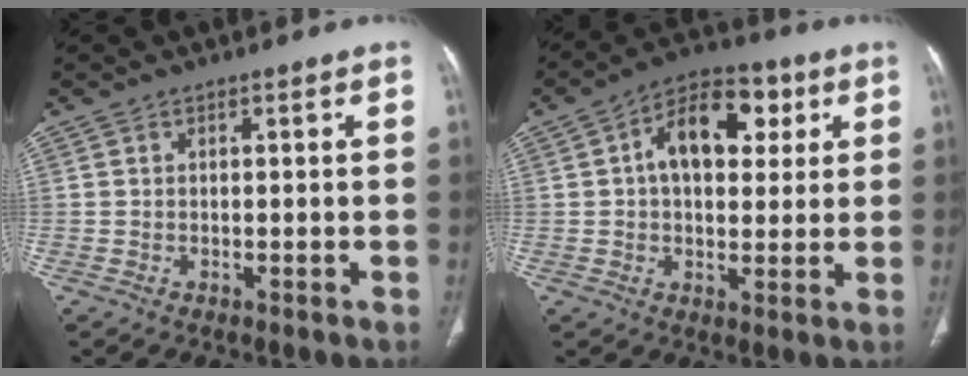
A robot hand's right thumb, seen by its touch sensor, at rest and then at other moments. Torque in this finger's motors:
{"motor_torque": [0.77, 0.83, 0.69, 0.48, 0.21]}